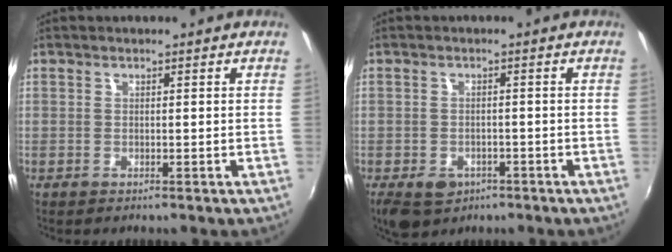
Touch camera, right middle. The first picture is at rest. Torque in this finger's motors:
{"motor_torque": [0.35, -0.32, 0.17, 0.05]}